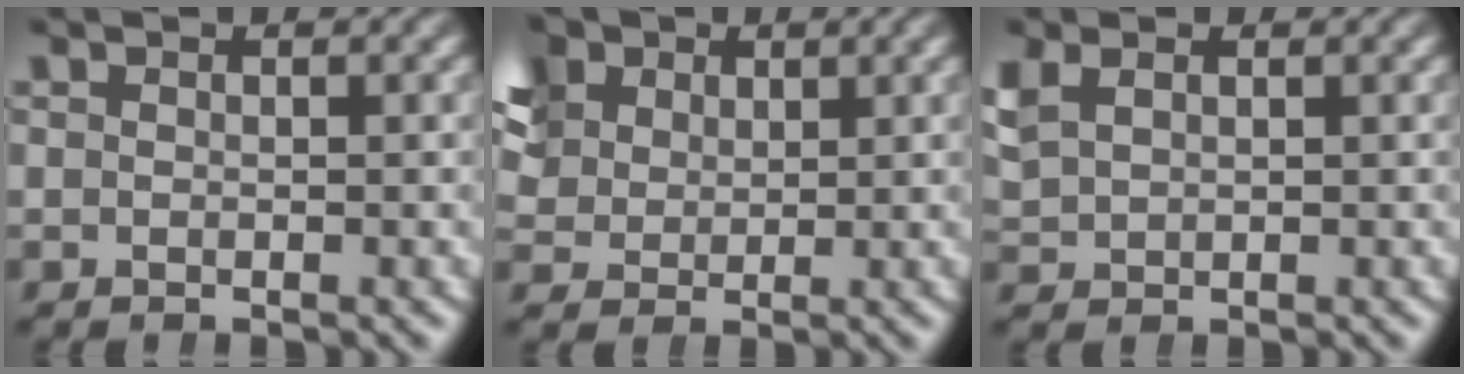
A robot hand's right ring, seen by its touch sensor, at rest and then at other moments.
{"total": 9.7, "force": [4.3, 7.4, 4.5], "torque": [-0.098, 0.010, 0.064]}
{"total": 2.6, "force": [1.0, 2.1, 1.2], "torque": [-0.031, 0.003, 0.025]}